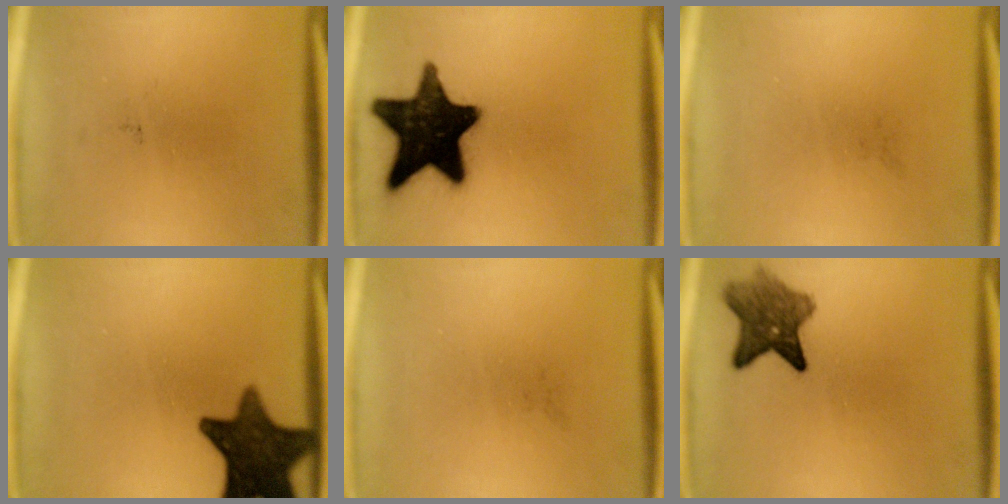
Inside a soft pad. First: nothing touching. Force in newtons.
{"total": 18.3}
{"total": 0.0}
{"total": 14.1}
{"total": 0.0}
{"total": 6.6}